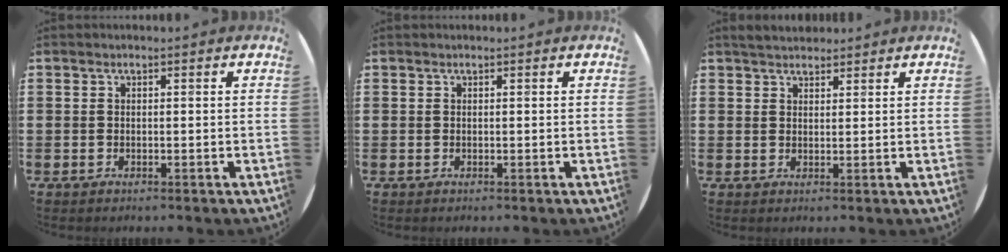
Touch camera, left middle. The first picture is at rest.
{"total": 0.0}
{"total": 2.6, "force": [2.5, 0.6, 0.2], "torque": [-0.010, 0.000, 0.048]}